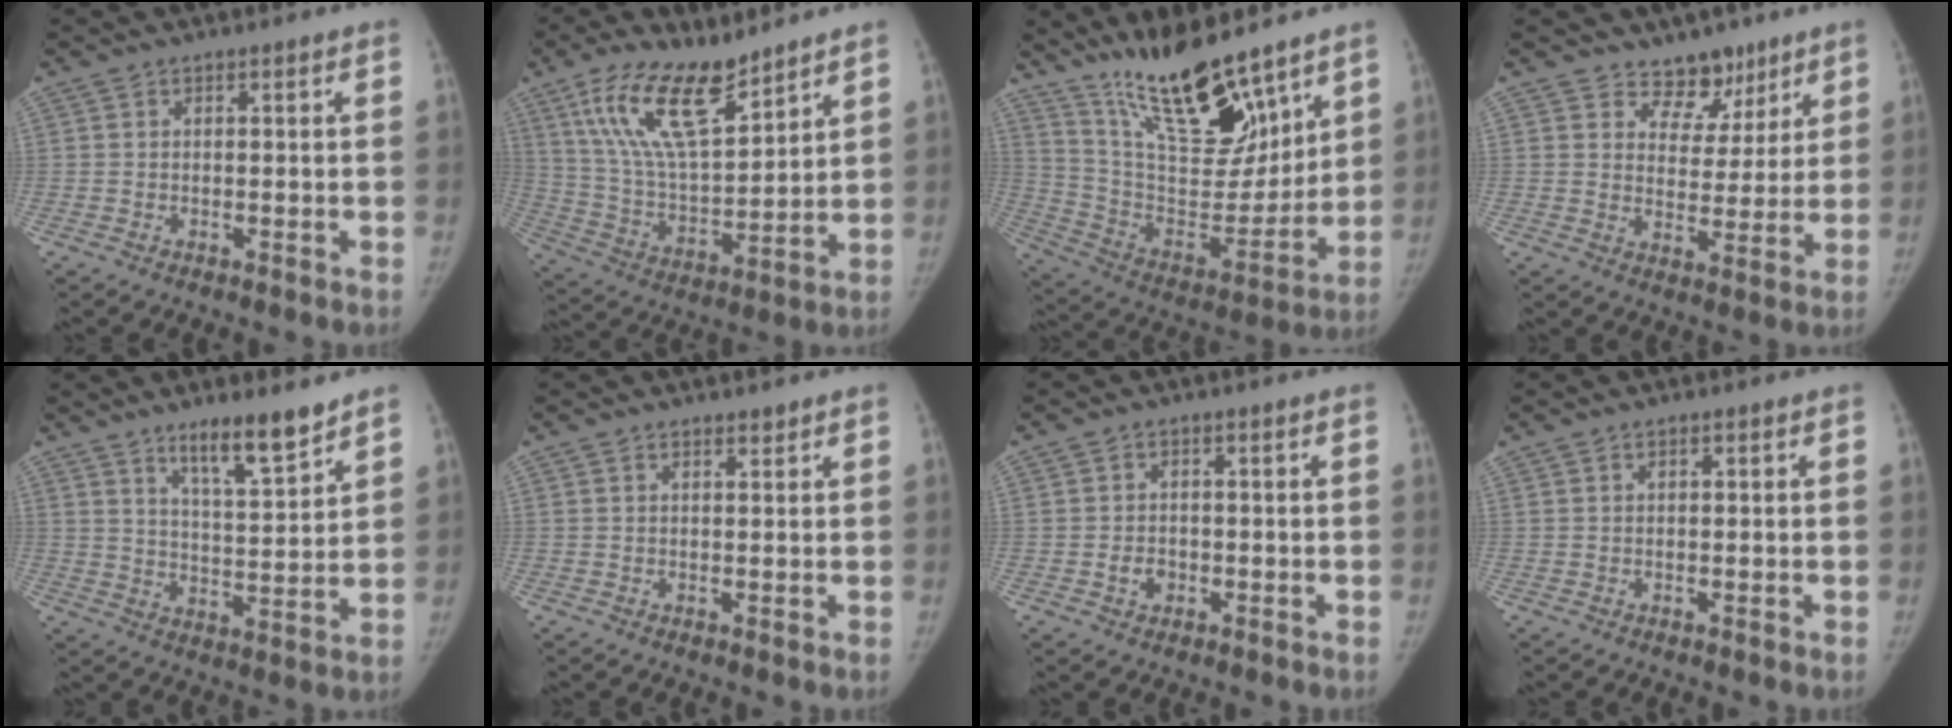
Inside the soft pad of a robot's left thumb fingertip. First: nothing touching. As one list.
[{"total": 16.9, "force": [10.9, 6.1, 11.3], "torque": [-0.188, -0.053, 0.218]}, {"total": 21.2, "force": [15.4, 7.3, 12.6], "torque": [-0.163, -0.093, 0.282]}, {"total": 7.5, "force": [5.5, 5.0, 1.2], "torque": [0.028, -0.036, 0.090]}, {"total": 9.9, "force": [7.4, 1.7, 6.3], "torque": [-0.095, -0.057, 0.131]}, {"total": 0.9, "force": [0.8, 0.3, 0.2], "torque": [0.002, -0.006, 0.013]}, {"total": 2.9, "force": [-1.0, 2.3, 1.5], "torque": [-0.016, 0.007, -0.013]}, {"total": 0.6, "force": [0.2, 0.4, 0.4], "torque": [-0.004, 0.001, 0.002]}]